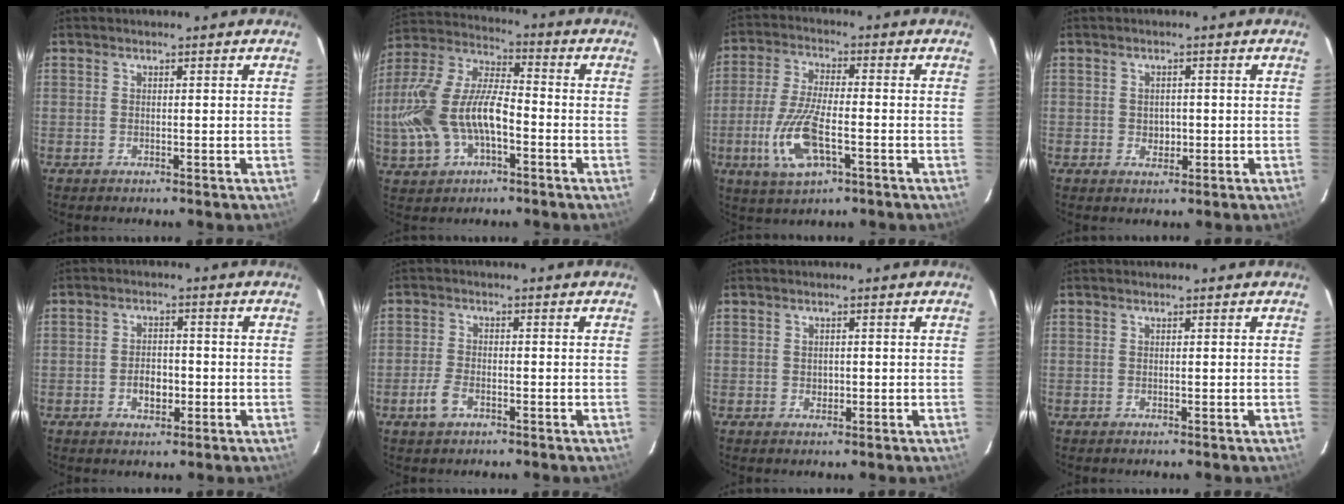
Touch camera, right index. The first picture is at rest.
{"total": 17.5, "force": [-4.4, 8.6, 14.5], "torque": [-0.317, 0.005, -0.079]}
{"total": 11.9, "force": [-4.0, 4.0, 10.4], "torque": [-0.225, -0.011, -0.076]}
{"total": 2.5, "force": [-0.3, 2.1, 1.2], "torque": [-0.017, 0.003, -0.001]}
{"total": 4.4, "force": [-1.4, 2.8, 3.1], "torque": [-0.058, 0.003, -0.019]}
{"total": 4.1, "force": [-2.2, 2.2, 2.7], "torque": [-0.068, 0.001, -0.042]}
{"total": 1.4, "force": [-0.2, 1.2, 0.7], "torque": [-0.009, 0.002, -0.002]}
{"total": 0.0}